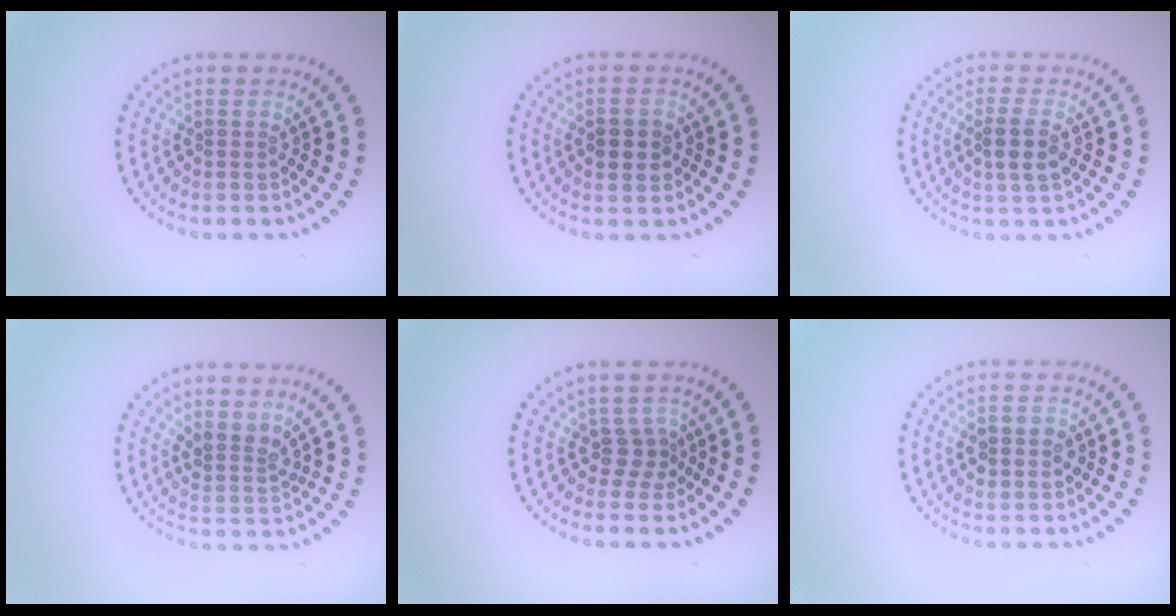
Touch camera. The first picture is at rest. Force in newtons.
{"total": 2.9, "press": 2.9, "slide": 0.2}
{"total": 2.6, "press": 2.4, "slide": 1.0}
{"total": 2.3, "press": 1.8, "slide": 1.5}
{"total": 1.8, "press": 1.1, "slide": 1.4}
{"total": 2.9, "press": 2.9, "slide": 0.1}